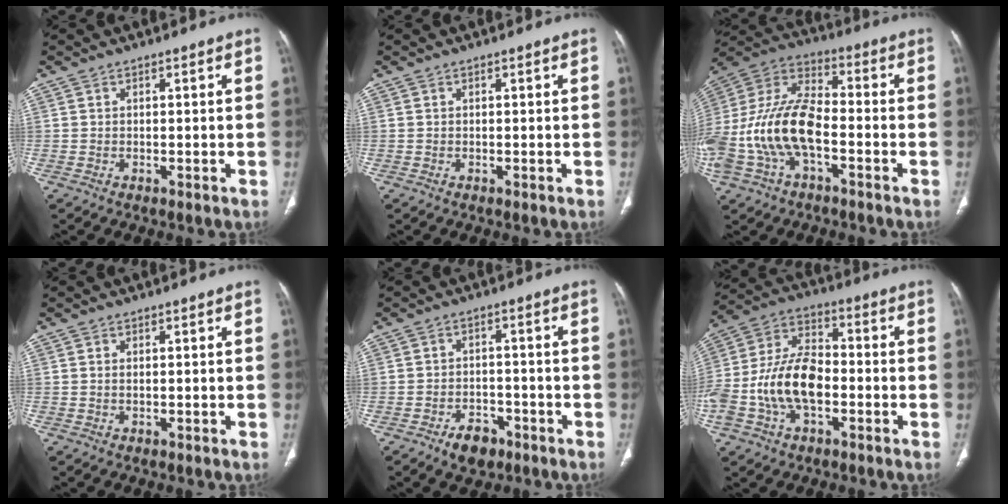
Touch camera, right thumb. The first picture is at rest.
{"total": 0.0}
{"total": 19.3, "force": [-4.7, 10.4, 15.6], "torque": [-0.330, 0.045, -0.087]}
{"total": 0.5, "force": [0.1, 0.2, 0.5], "torque": [-0.015, 0.001, 0.004]}
{"total": 5.3, "force": [-3.3, 3.3, 2.5], "torque": [-0.026, 0.020, -0.048]}
{"total": 14.7, "force": [-3.5, 8.4, 11.6], "torque": [-0.239, 0.039, -0.067]}